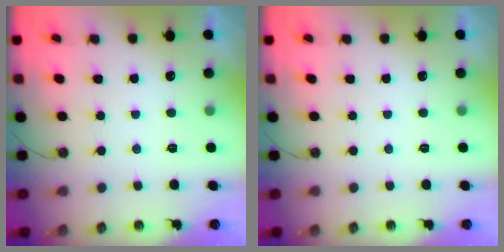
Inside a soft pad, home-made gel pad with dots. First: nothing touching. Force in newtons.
{"total": 0.0}